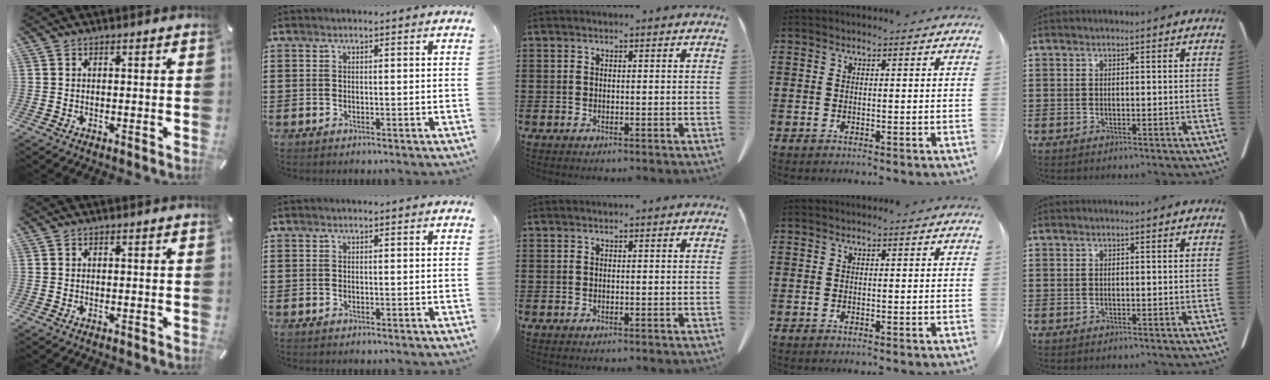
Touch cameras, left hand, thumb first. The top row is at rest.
{}